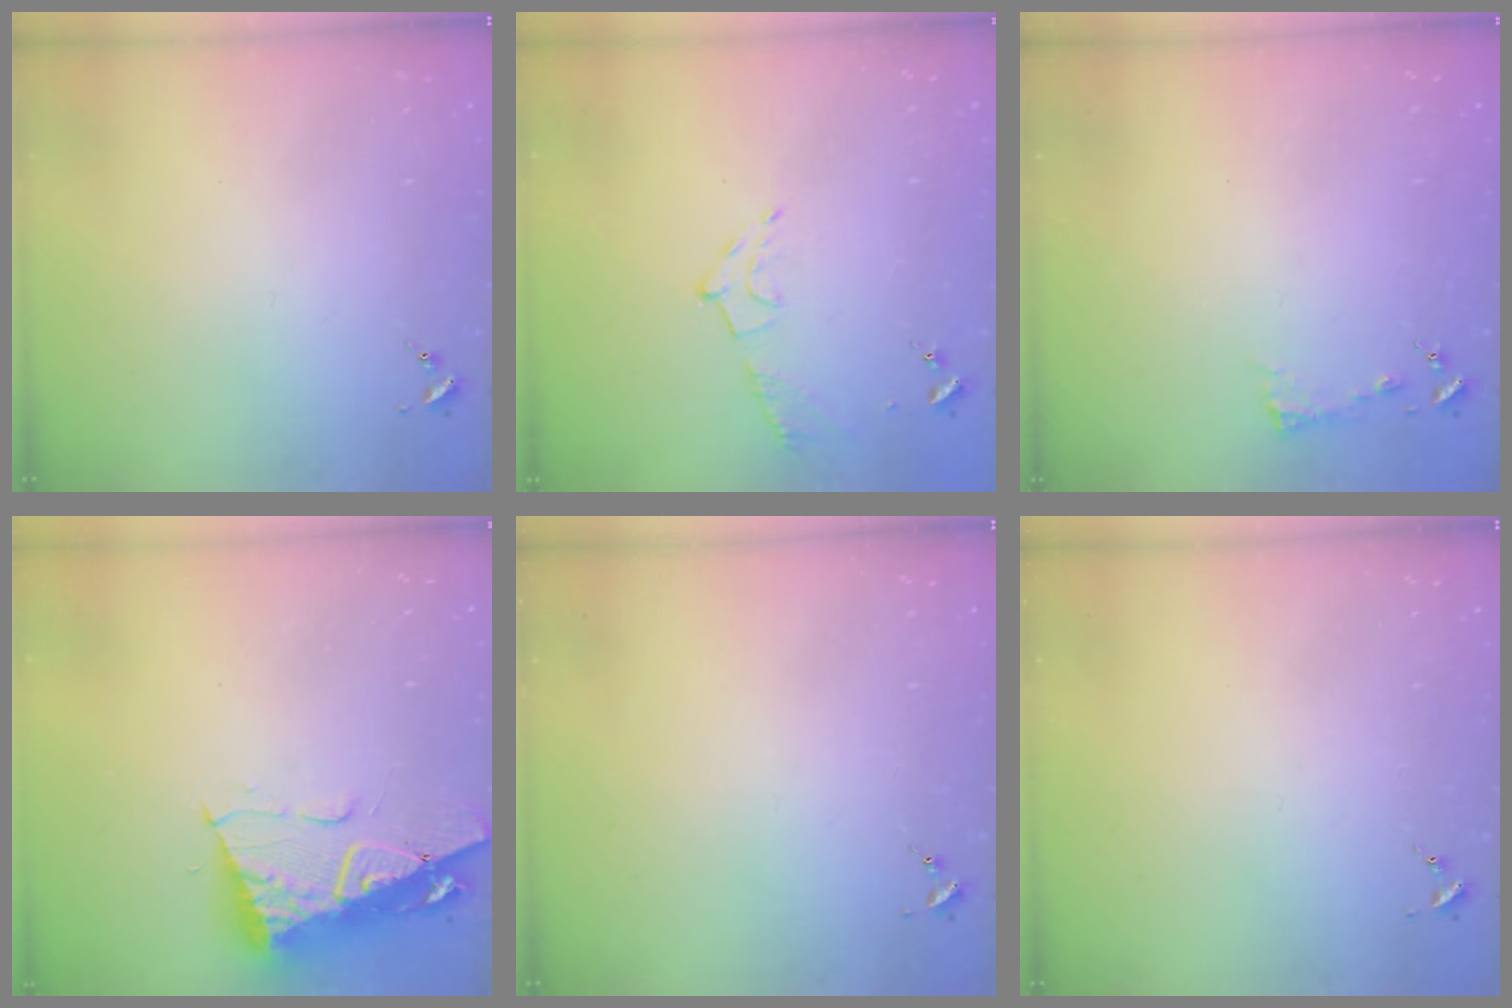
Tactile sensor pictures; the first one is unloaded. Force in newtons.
{"total": 7.6, "press": 7.6, "slide": 0.9}
{"total": 3.4, "press": 3.4, "slide": 0.4}
{"total": 12.0, "press": 11.9, "slide": 1.3}
{"total": 0.0}
{"total": 0.0}